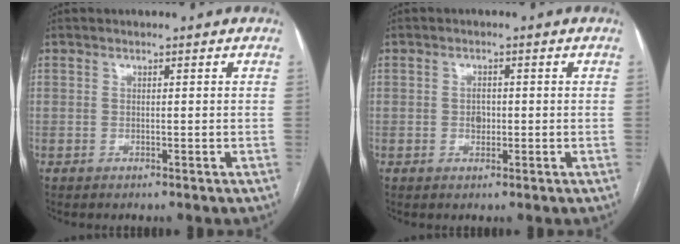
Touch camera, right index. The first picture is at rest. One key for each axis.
{"total": 1.8, "fx": -0.2, "fy": 1.2, "fz": 1.3, "tx": -0.023, "ty": 0.002, "tz": -0.001}